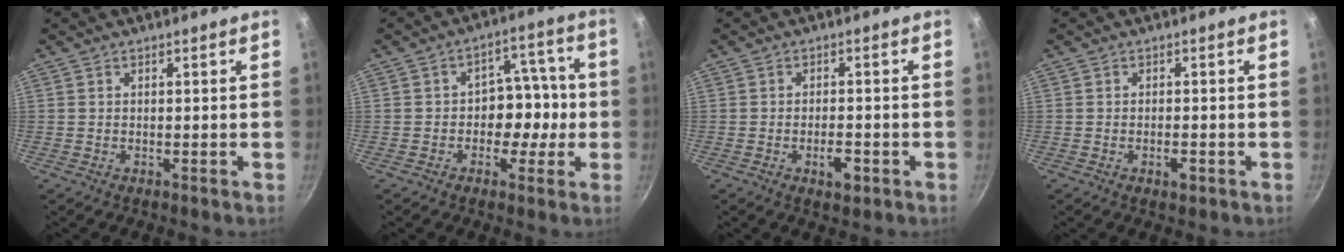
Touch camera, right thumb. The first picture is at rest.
{"total": 8.5, "force": [-1.5, 6.5, 5.3], "torque": [-0.009, 0.034, -0.026]}
{"total": 3.9, "force": [-1.7, 1.7, 3.1], "torque": [-0.041, 0.009, -0.025]}
{"total": 2.2, "force": [-1.0, 0.9, 1.7], "torque": [-0.027, 0.004, -0.016]}